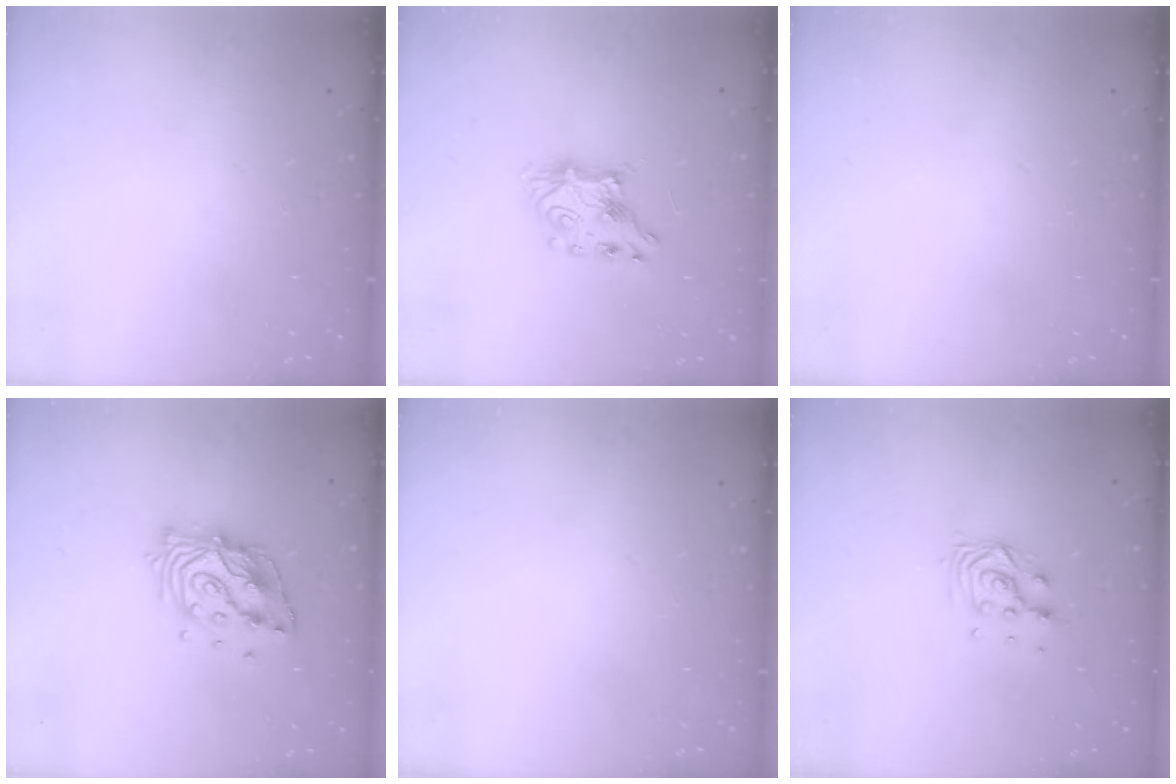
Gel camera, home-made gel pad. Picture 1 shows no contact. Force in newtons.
{"total": 7.2, "press": 7.2, "slide": 0.4}
{"total": 0.0}
{"total": 13.3, "press": 13.2, "slide": 1.5}
{"total": 0.0}
{"total": 7.3, "press": 7.2, "slide": 0.6}